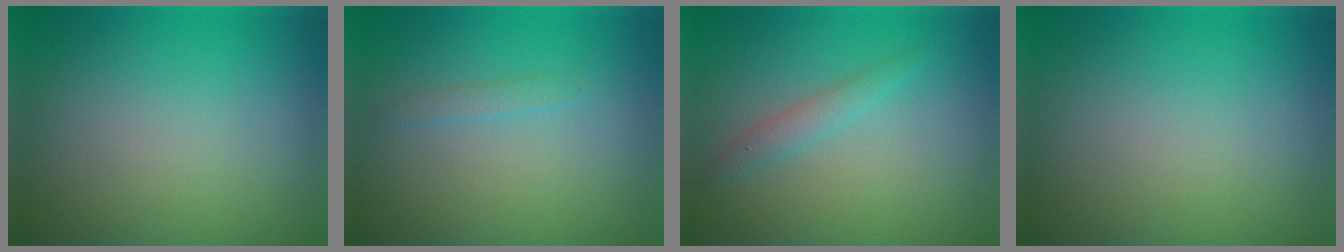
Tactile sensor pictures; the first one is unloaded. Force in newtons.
{"total": 0.8, "press": 0.8, "slide": 0.1}
{"total": 1.5, "press": 1.4, "slide": 0.1}
{"total": 0.0}